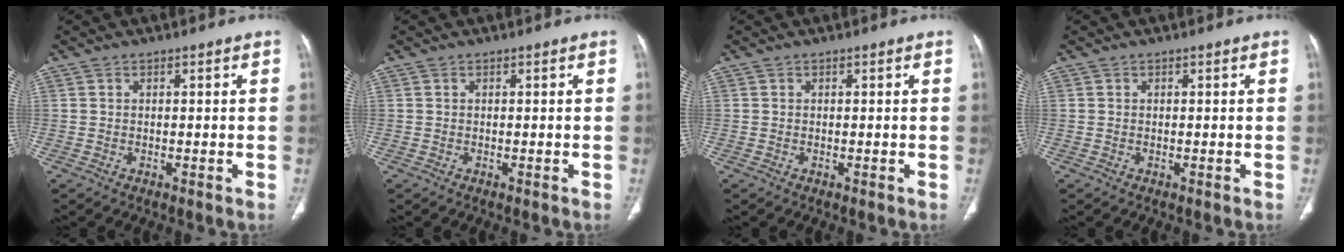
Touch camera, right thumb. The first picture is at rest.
{"total": 0.0}
{"total": 0.0}
{"total": 0.0}